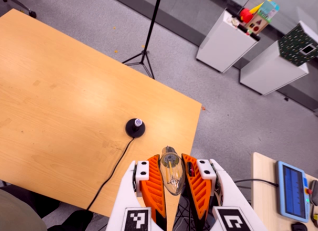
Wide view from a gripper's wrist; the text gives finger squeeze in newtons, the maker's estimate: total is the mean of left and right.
{"total": 22.5, "left": 26.0, "right": 19.0}